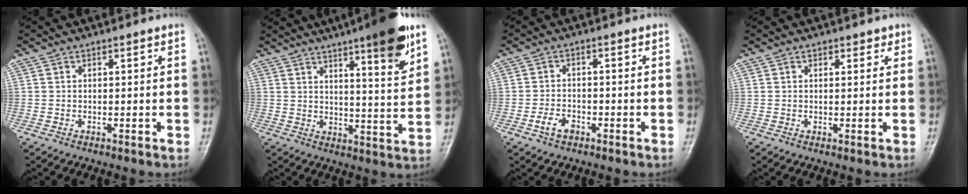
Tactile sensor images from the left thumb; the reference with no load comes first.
{"total": 13.7, "force": [8.2, 2.0, 10.8], "torque": [-0.138, -0.044, 0.117]}
{"total": 3.5, "force": [-1.9, 2.1, 2.0], "torque": [-0.036, 0.014, -0.034]}
{"total": 1.4, "force": [1.0, 0.8, 0.6], "torque": [0.004, -0.004, 0.009]}